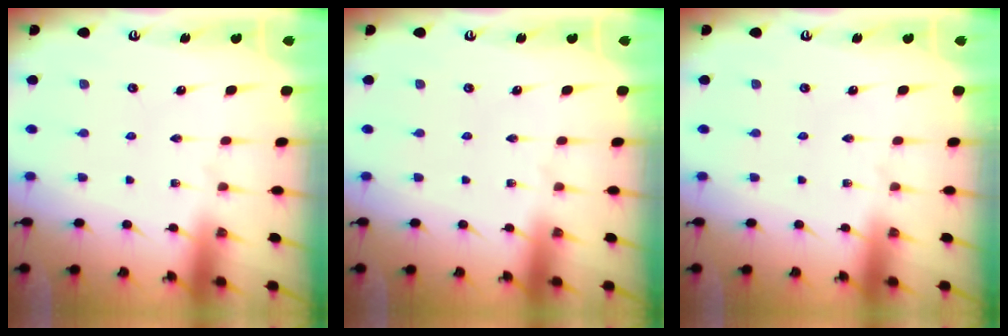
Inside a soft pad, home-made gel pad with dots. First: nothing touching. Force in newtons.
{"total": 0.0}
{"total": 0.0}